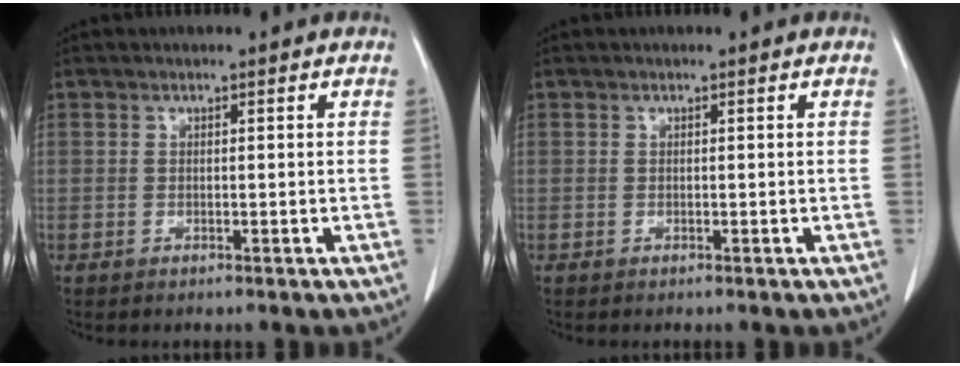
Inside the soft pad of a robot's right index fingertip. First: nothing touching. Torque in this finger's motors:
{"motor_torque": [0.00, 0.00, 0.02, 0.00]}